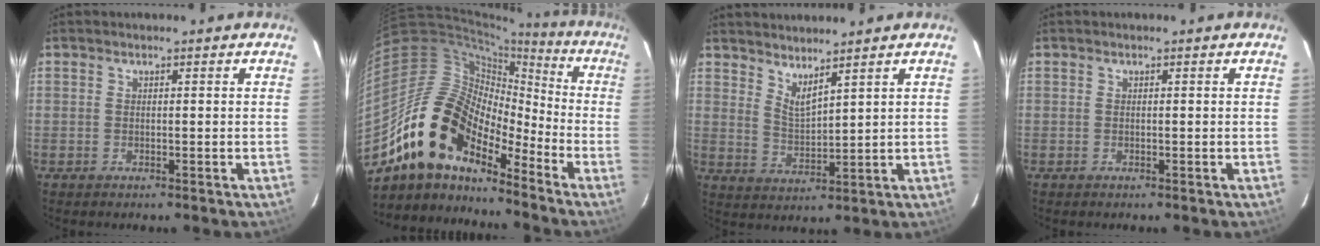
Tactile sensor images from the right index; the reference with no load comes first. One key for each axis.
{"total": 17.7, "fx": -13.2, "fy": 8.2, "fz": 8.4, "tx": -0.156, "ty": 0.005, "tz": -0.255}
{"total": 4.9, "fx": 4.1, "fy": 0.6, "fz": 2.5, "tx": -0.044, "ty": -0.009, "tz": 0.075}
{"total": 0.0}